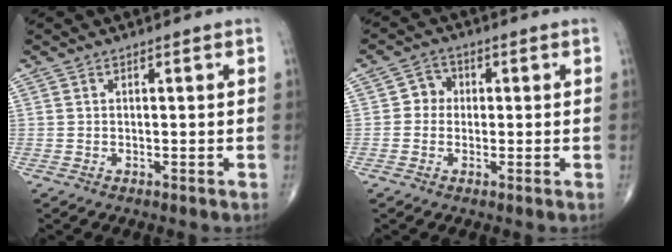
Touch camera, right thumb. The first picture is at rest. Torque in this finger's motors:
{"motor_torque": [-0.07, 0.04, 0.05, 0.04, 0.00]}